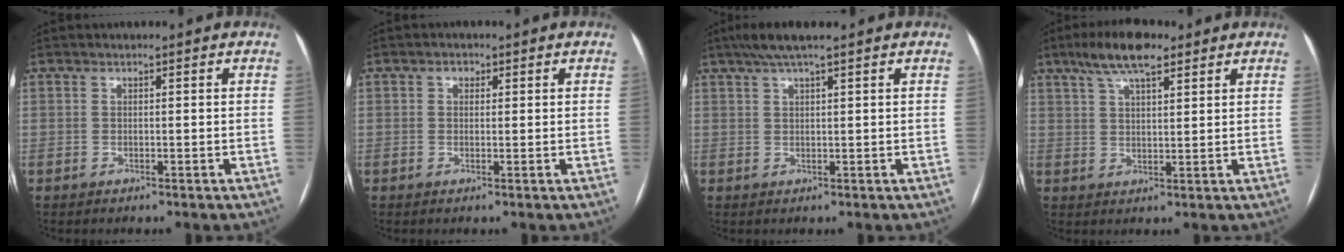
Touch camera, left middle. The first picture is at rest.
{"total": 1.3, "force": [0.5, 1.0, 0.7], "torque": [-0.011, 0.006, 0.007]}
{"total": 5.6, "force": [4.2, 0.3, 3.7], "torque": [-0.069, 0.033, 0.074]}
{"total": 8.4, "force": [5.7, 2.3, 5.8], "torque": [-0.111, 0.019, 0.099]}